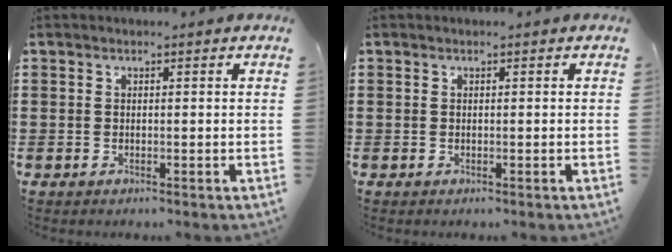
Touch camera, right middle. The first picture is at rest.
{"total": 0.0}